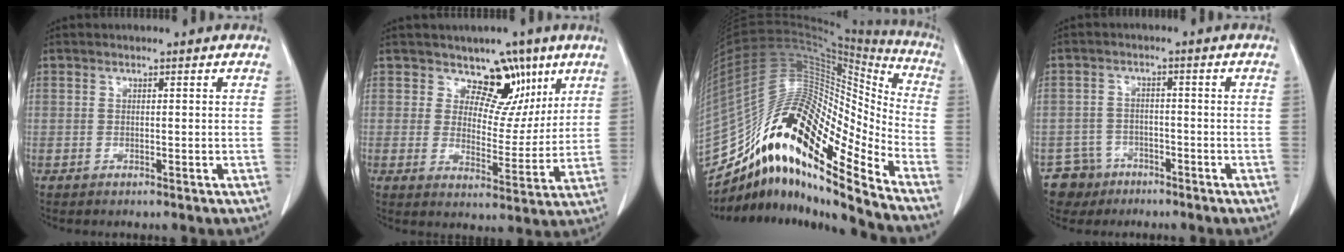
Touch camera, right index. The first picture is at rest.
{"total": 7.3, "force": [4.8, 4.8, 2.7], "torque": [-0.017, -0.004, 0.074]}
{"total": 21.5, "force": [-15.3, 2.8, 14.8], "torque": [-0.276, 0.050, -0.277]}
{"total": 5.1, "force": [-3.3, 3.9, -0.4], "torque": [0.013, 0.009, -0.056]}